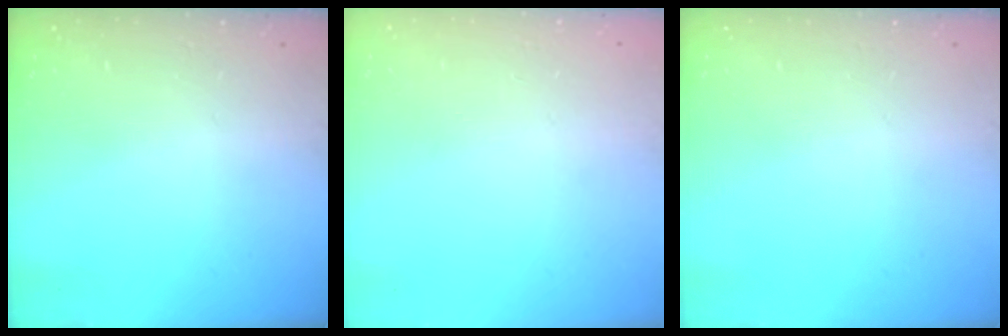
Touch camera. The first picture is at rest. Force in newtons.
{"total": 0.0}
{"total": 0.0}